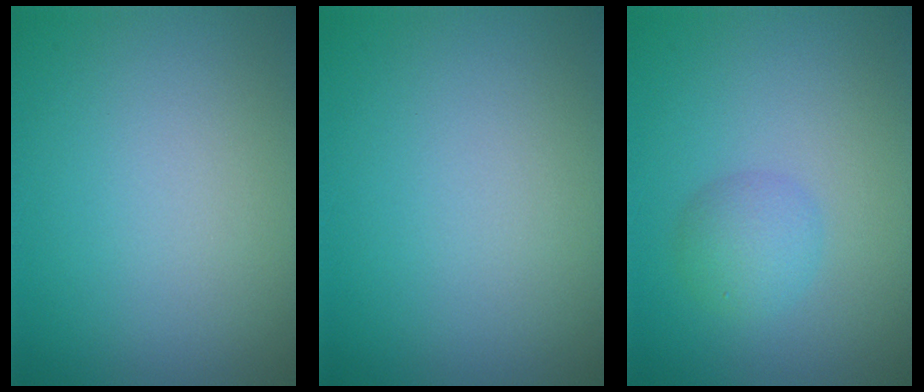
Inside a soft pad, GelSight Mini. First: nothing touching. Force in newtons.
{"total": 0.0}
{"total": 2.2, "press": 2.2, "slide": 0.1}